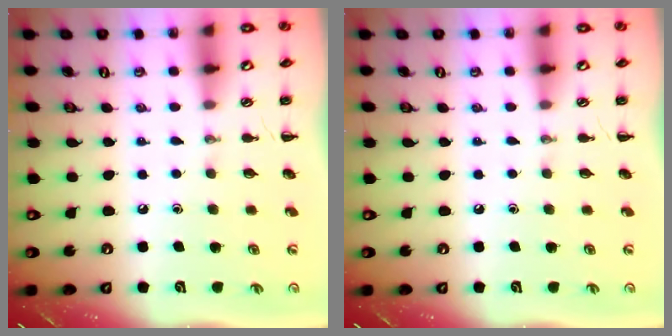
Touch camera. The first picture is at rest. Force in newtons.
{"total": 0.0}